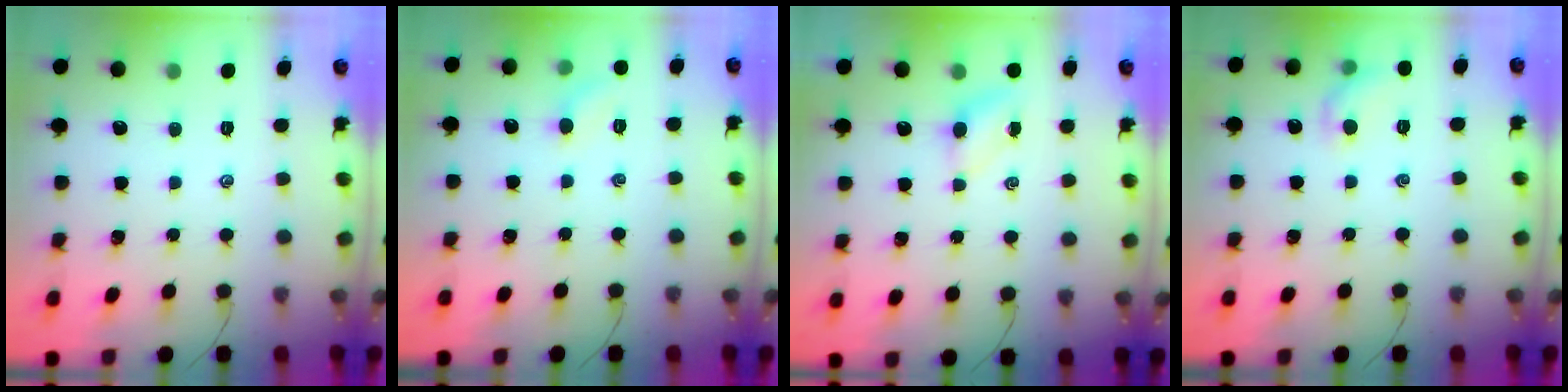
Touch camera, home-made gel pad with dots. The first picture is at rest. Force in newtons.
{"total": 5.0, "press": 4.7, "slide": 1.5}
{"total": 4.2, "press": 4.0, "slide": 1.1}
{"total": 6.9, "press": 6.8, "slide": 1.3}